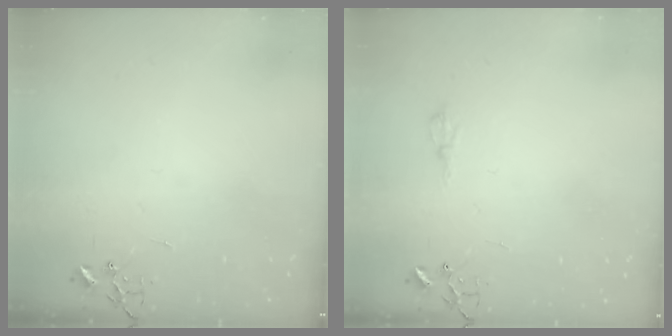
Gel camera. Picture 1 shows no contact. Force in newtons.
{"total": 6.5, "press": 6.4, "slide": 0.8}